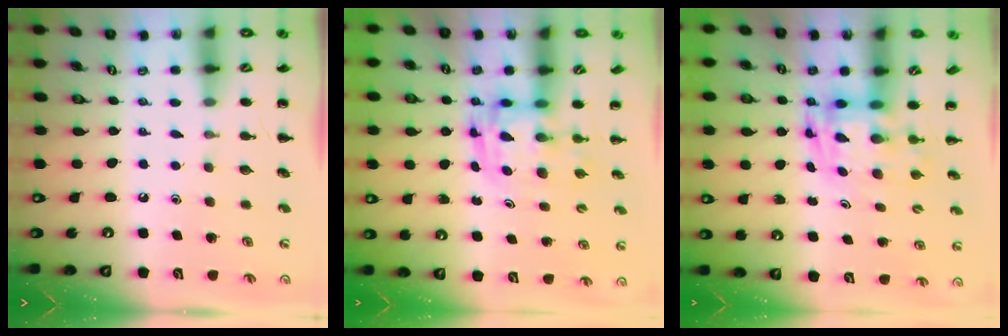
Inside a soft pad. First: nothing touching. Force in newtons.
{"total": 3.0, "press": 3.0, "slide": 0.5}
{"total": 3.5, "press": 3.4, "slide": 0.7}